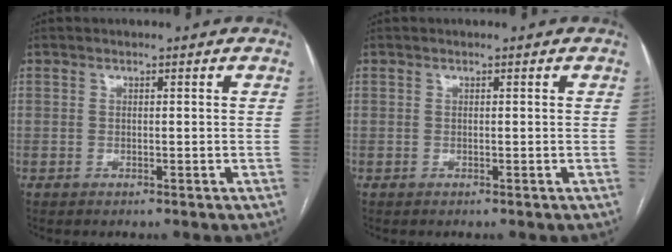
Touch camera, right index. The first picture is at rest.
{"total": 0.0}